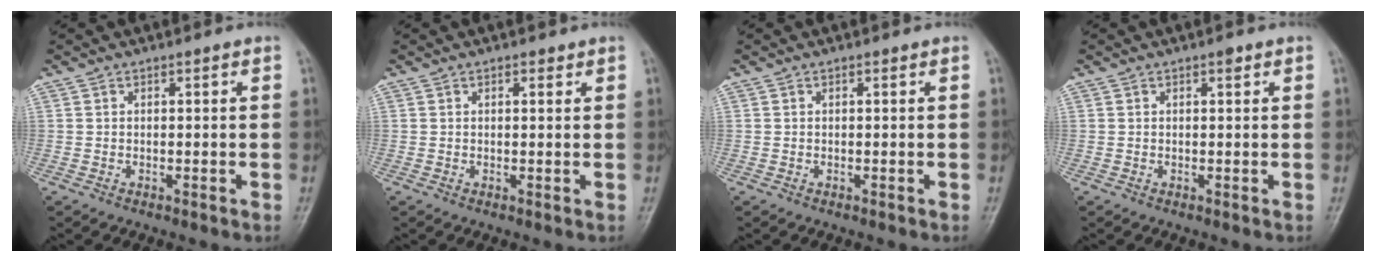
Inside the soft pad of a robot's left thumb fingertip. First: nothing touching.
{"total": 1.1, "force": [0.6, 0.5, 0.7], "torque": [-0.007, -0.002, 0.007]}
{"total": 0.0}
{"total": 1.0, "force": [0.6, 0.4, 0.7], "torque": [-0.008, 0.000, 0.006]}